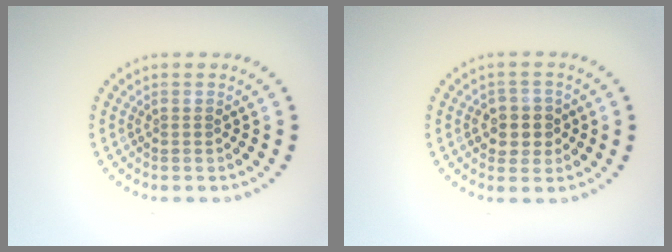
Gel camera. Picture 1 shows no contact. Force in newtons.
{"total": 3.0, "press": 2.8, "slide": 0.8}